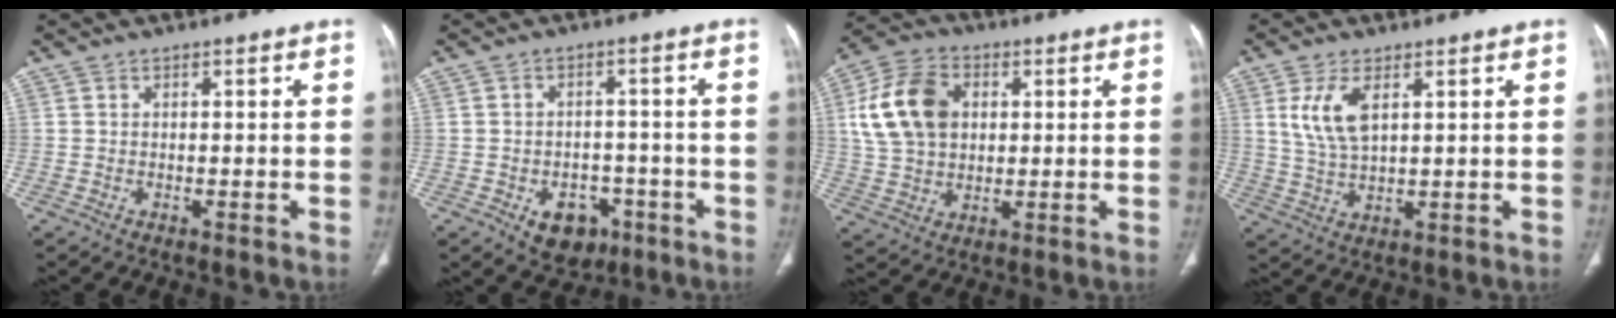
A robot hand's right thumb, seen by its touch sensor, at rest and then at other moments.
{"total": 7.5, "force": [-3.4, 5.5, 3.8], "torque": [-0.026, 0.025, -0.040]}
{"total": 14.3, "force": [3.0, 10.2, 9.6], "torque": [-0.167, 0.011, 0.053]}
{"total": 7.5, "force": [2.7, 3.5, 6.0], "torque": [-0.126, -0.010, 0.063]}